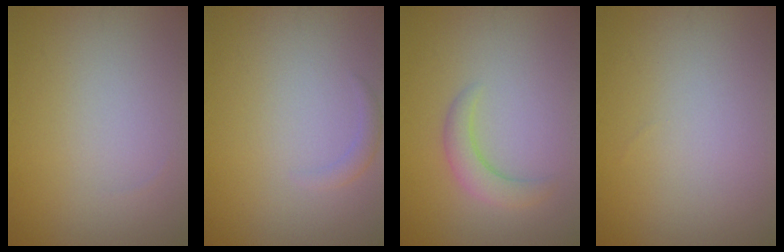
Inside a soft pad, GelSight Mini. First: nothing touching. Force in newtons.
{"total": 1.0, "press": 1.0, "slide": 0.0}
{"total": 2.3, "press": 2.3, "slide": 0.4}
{"total": 0.0}